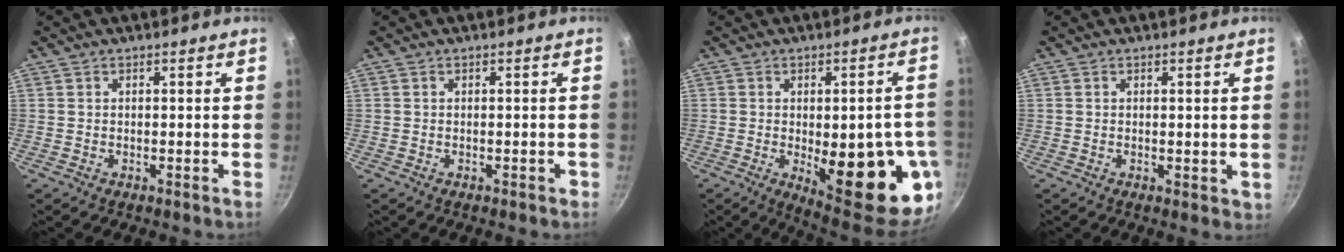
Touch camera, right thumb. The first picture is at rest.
{"total": 0.8, "force": [-0.3, 0.6, 0.5], "torque": [0.001, 0.007, -0.003]}
{"total": 20.1, "force": [-4.2, 7.4, 18.2], "torque": [-0.191, -0.008, -0.038]}
{"total": 1.6, "force": [0.3, 0.9, 1.3], "torque": [-0.014, -0.003, 0.003]}